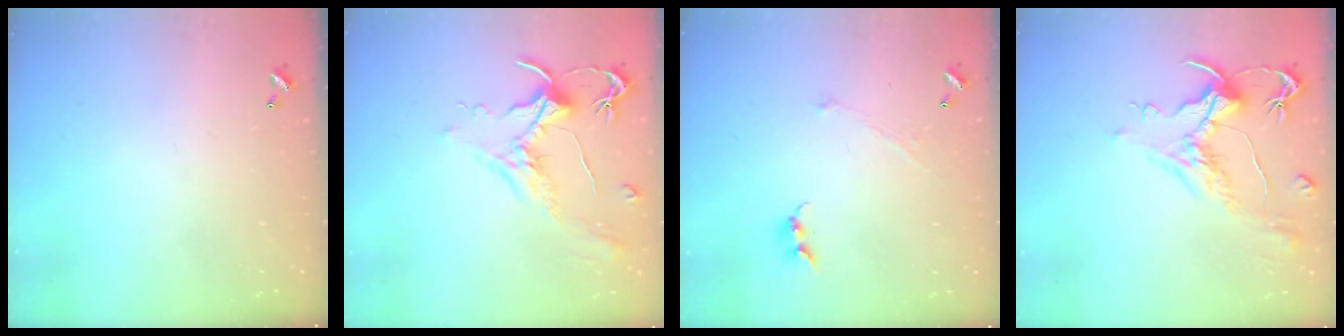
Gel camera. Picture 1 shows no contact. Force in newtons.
{"total": 1.8, "press": 1.7, "slide": 0.8}
{"total": 0.8, "press": 0.7, "slide": 0.5}
{"total": 1.6, "press": 0.8, "slide": 1.4}